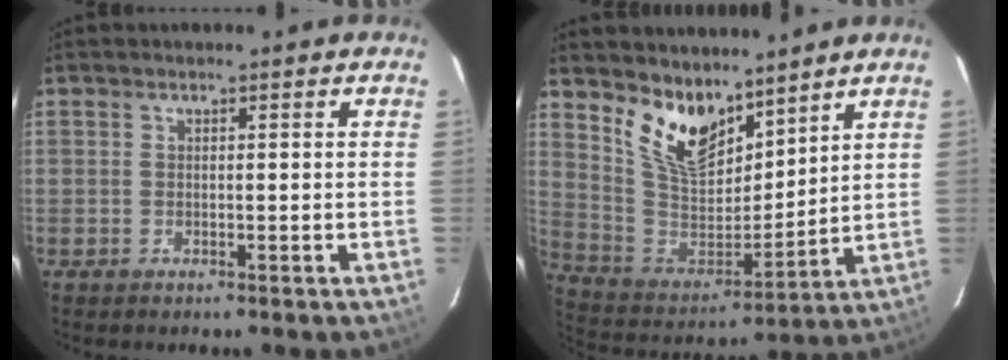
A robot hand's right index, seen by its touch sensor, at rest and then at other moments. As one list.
[{"total": 13.6, "force": [9.7, 6.7, 6.8], "torque": [-0.141, -0.005, 0.198]}]